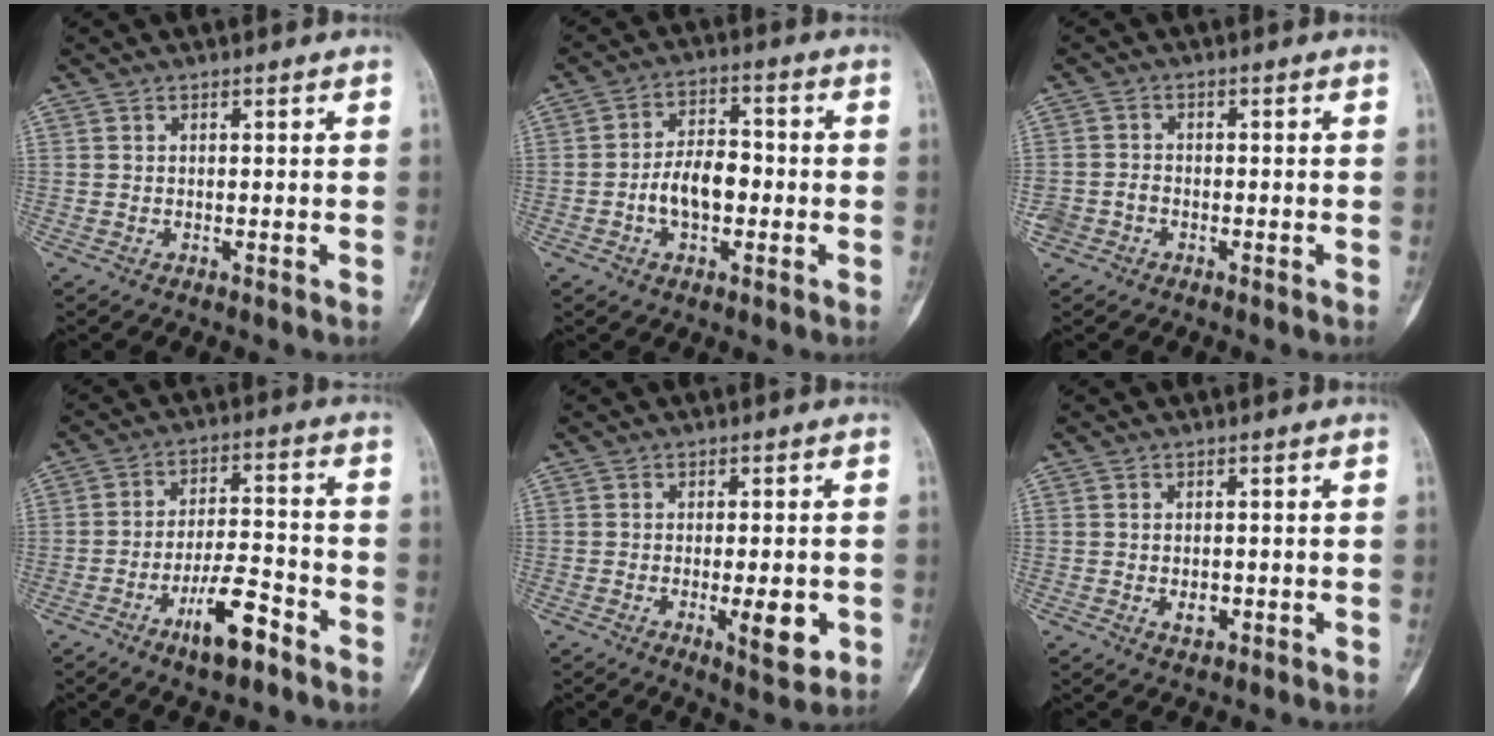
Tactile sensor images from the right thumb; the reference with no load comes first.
{"total": 8.3, "force": [-1.7, 4.9, 6.5], "torque": [-0.103, 0.027, -0.034]}
{"total": 3.6, "force": [-1.5, 3.0, 1.3], "torque": [-0.018, 0.017, -0.027]}
{"total": 10.1, "force": [-5.8, 3.4, 7.5], "torque": [-0.125, 0.040, -0.097]}
{"total": 7.2, "force": [-1.8, 2.5, 6.5], "torque": [-0.089, -0.009, -0.020]}
{"total": 2.8, "force": [-0.5, 1.9, 2.0], "torque": [-0.027, 0.000, -0.004]}